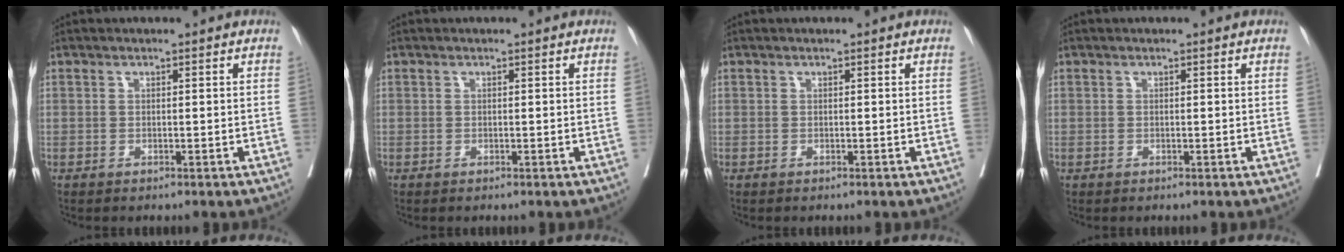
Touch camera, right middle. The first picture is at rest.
{"total": 0.0}
{"total": 0.0}
{"total": 0.0}